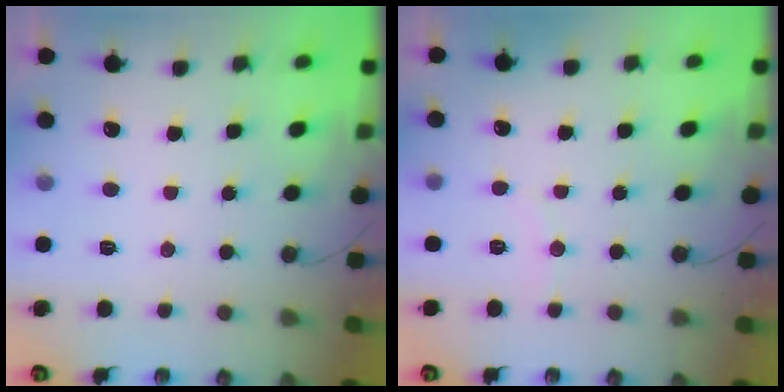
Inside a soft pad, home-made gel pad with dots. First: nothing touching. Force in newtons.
{"total": 2.6, "press": 2.6, "slide": 0.3}